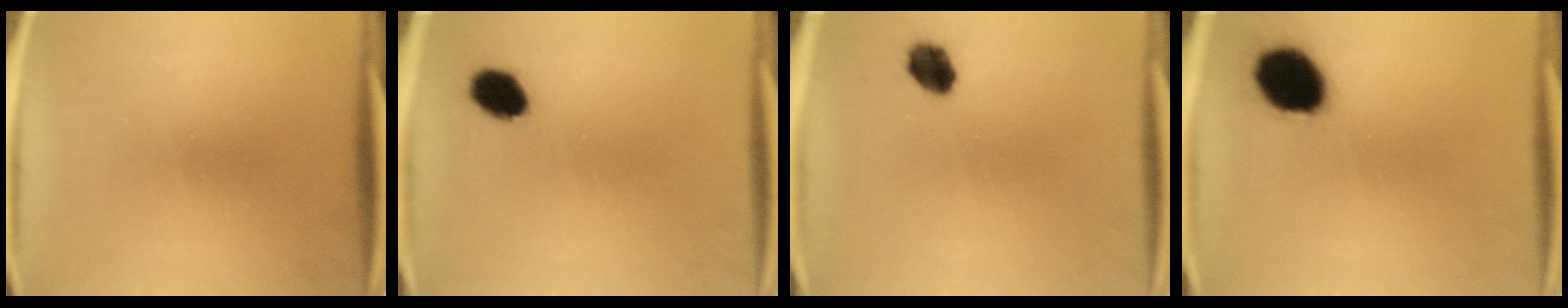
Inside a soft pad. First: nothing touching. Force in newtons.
{"total": 6.2}
{"total": 5.6}
{"total": 14.2}